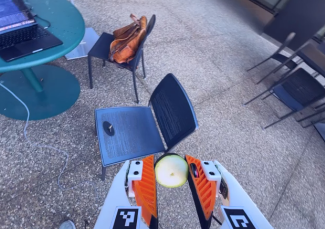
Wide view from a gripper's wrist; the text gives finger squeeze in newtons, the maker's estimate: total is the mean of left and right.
{"total": 9.3, "left": 9.3, "right": 9.3}